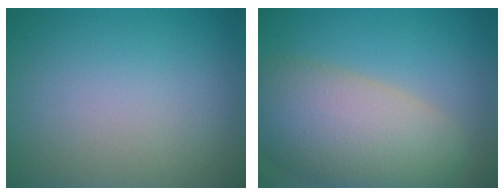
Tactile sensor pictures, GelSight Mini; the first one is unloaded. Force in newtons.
{"total": 9.6, "press": 9.6, "slide": 0.7}